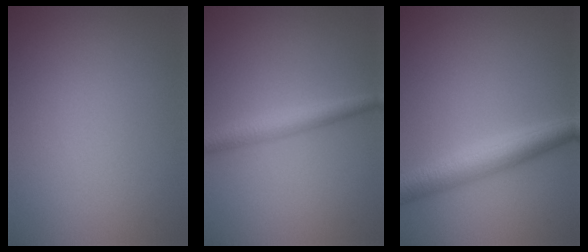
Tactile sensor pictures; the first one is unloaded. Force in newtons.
{"total": 2.7, "press": 2.7, "slide": 0.0}
{"total": 4.3, "press": 4.3, "slide": 0.0}